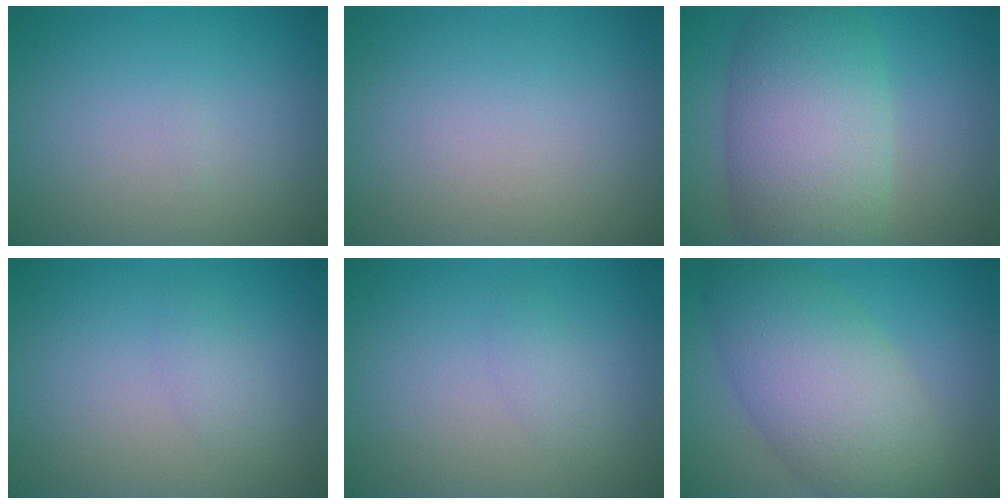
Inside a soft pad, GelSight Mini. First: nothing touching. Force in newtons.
{"total": 0.0}
{"total": 9.5, "press": 9.5, "slide": 0.3}
{"total": 1.3, "press": 1.3, "slide": 0.1}
{"total": 1.0, "press": 1.0, "slide": 0.1}
{"total": 8.1, "press": 8.1, "slide": 0.2}